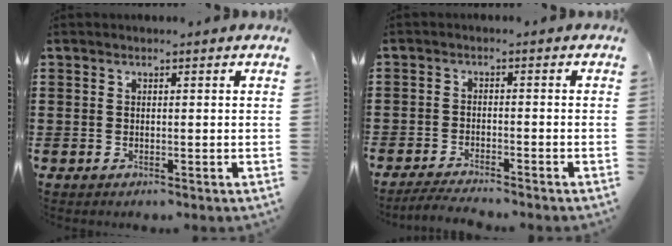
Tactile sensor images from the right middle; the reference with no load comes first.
{"total": 2.8, "force": [-2.8, 0.0, 0.6], "torque": [-0.012, 0.002, -0.057]}